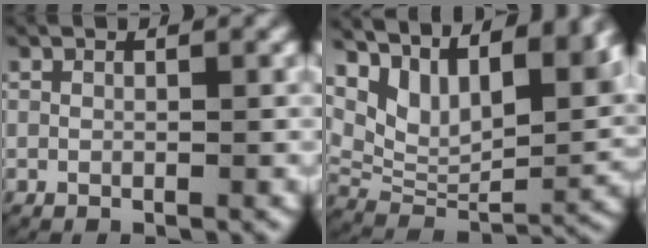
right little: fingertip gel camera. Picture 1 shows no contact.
{"total": 12.2, "force": [3.2, 7.7, 8.9], "torque": [-0.138, -0.008, 0.056]}